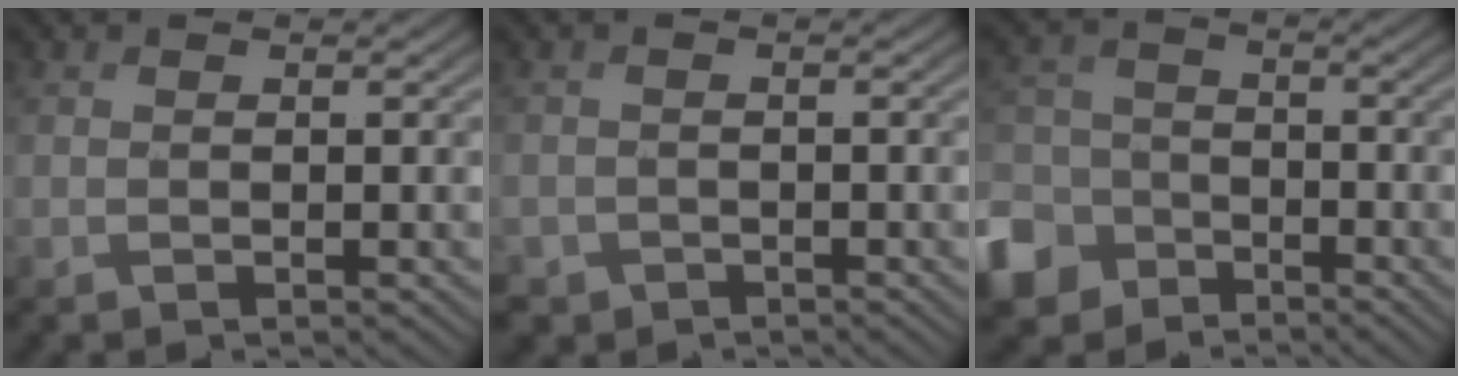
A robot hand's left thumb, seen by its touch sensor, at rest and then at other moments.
{"total": 1.9, "force": [-1.2, 1.5, -0.2], "torque": [0.002, -0.016, -0.026]}
{"total": 9.4, "force": [-6.1, 6.7, 2.5], "torque": [-0.071, -0.031, -0.132]}